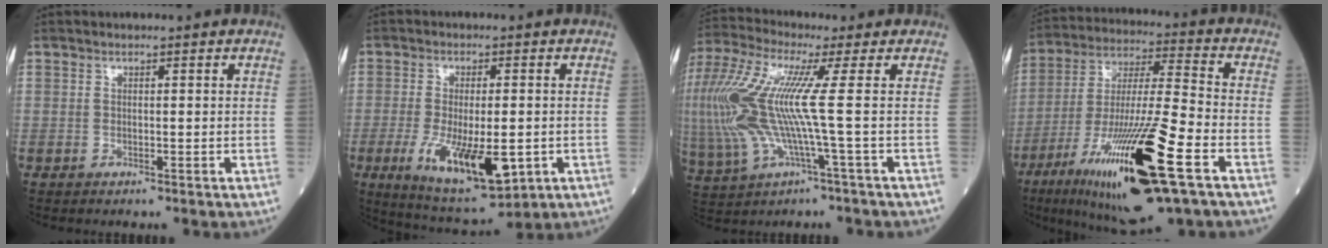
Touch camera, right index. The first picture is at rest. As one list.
[{"total": 13.2, "force": [-3.8, 4.1, 12.0], "torque": [-0.204, -0.030, -0.051]}, {"total": 16.7, "force": [0.5, 2.1, 16.6], "torque": [-0.400, 0.010, 0.004]}, {"total": 22.8, "force": [-10.5, 2.1, 20.2], "torque": [-0.376, -0.044, -0.182]}]